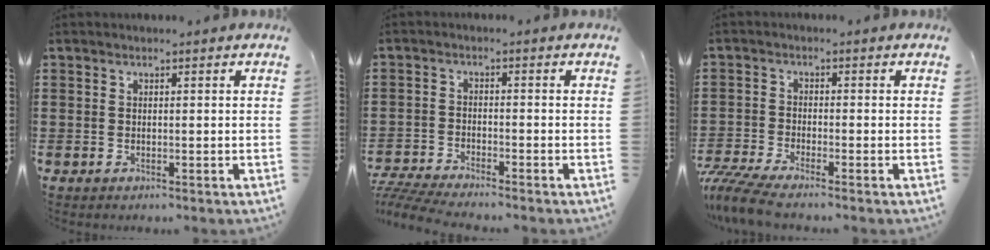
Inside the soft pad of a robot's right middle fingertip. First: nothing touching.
{"total": 4.3, "force": [-4.1, -0.1, 1.1], "torque": [-0.042, -0.015, -0.088]}
{"total": 4.4, "force": [-3.9, 0.0, 2.1], "torque": [-0.065, -0.021, -0.083]}